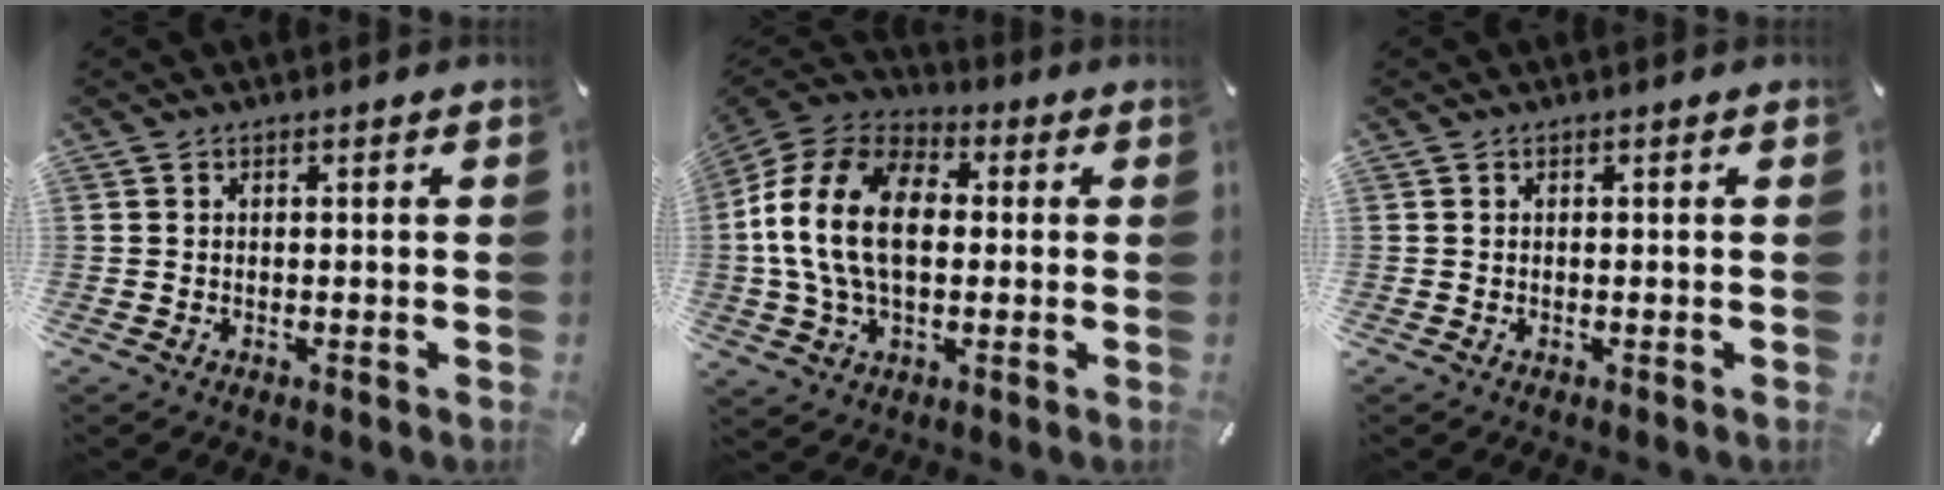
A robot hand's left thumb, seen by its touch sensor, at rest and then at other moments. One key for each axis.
{"total": 18.0, "fx": 0.0, "fy": 12.2, "fz": 13.2, "tx": -0.295, "ty": 0.016, "tz": -0.003}
{"total": 0.0}